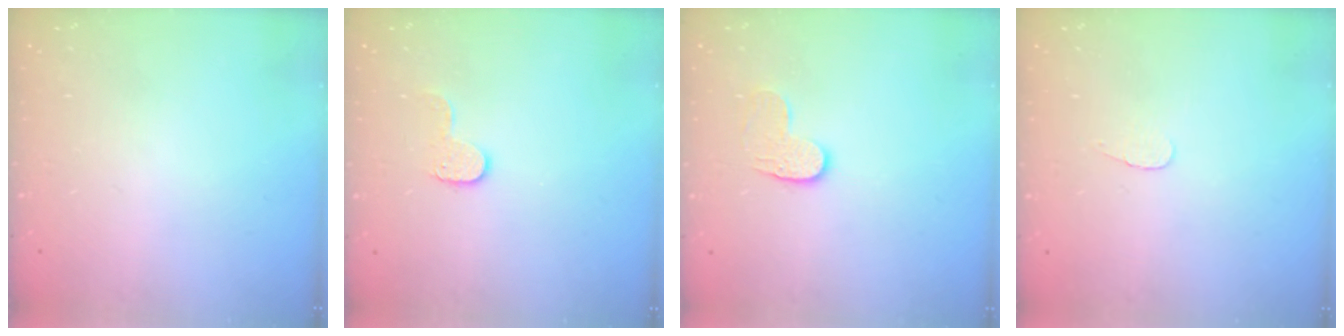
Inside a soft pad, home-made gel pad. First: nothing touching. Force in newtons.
{"total": 7.4, "press": 7.4, "slide": 0.4}
{"total": 5.7, "press": 5.7, "slide": 0.4}
{"total": 2.8, "press": 2.8, "slide": 0.3}